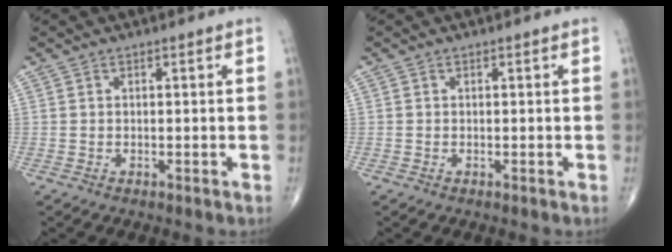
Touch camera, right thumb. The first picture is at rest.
{"total": 0.0}